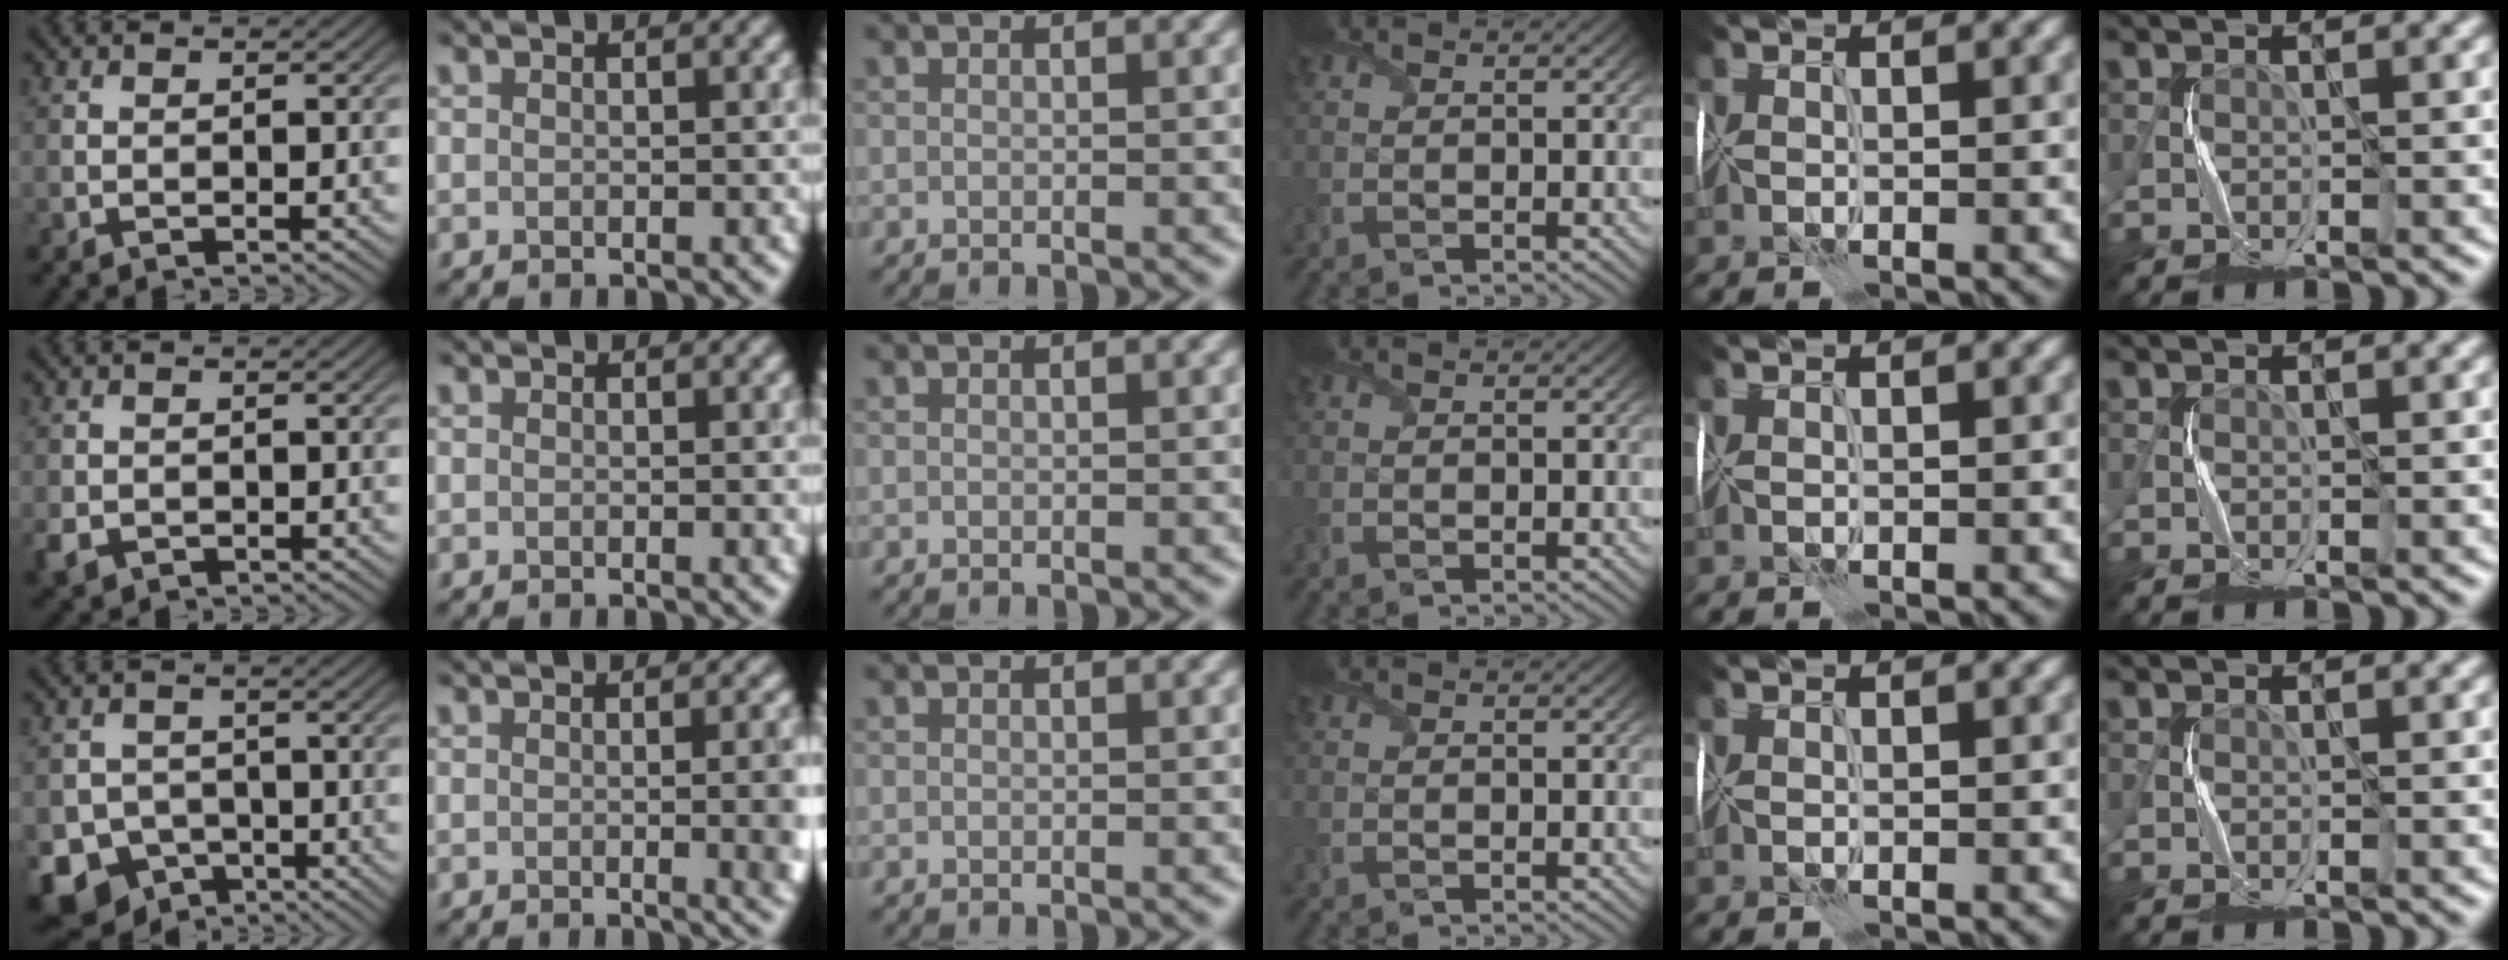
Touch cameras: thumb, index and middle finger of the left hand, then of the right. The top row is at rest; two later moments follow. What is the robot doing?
{"motion": "fold", "object": "tissue"}